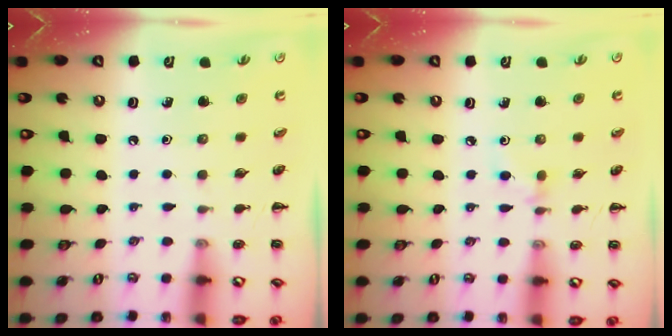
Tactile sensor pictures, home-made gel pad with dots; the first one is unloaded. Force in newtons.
{"total": 3.2, "press": 3.1, "slide": 1.0}